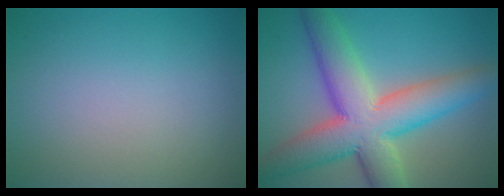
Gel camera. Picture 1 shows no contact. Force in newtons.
{"total": 10.6, "press": 10.6, "slide": 0.3}